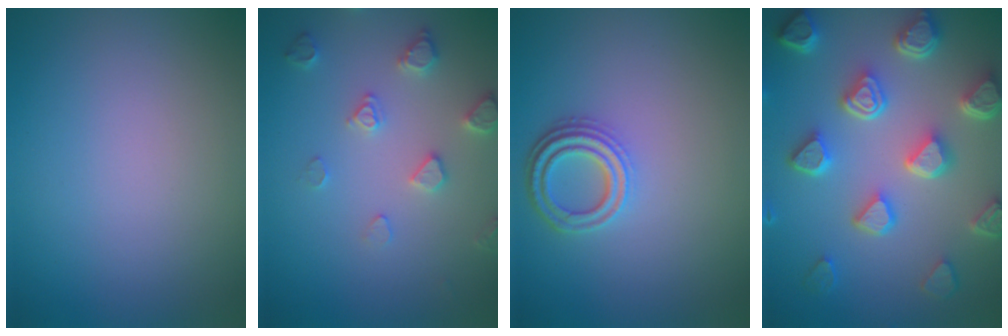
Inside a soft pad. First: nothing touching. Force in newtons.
{"total": 2.9, "press": 2.8, "slide": 0.7}
{"total": 3.2, "press": 2.7, "slide": 1.8}
{"total": 7.6, "press": 5.9, "slide": 4.9}